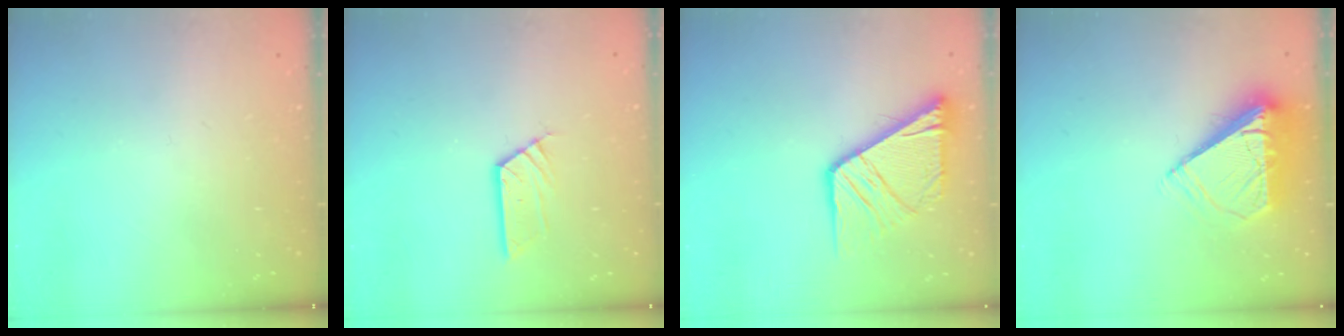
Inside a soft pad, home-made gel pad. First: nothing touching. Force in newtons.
{"total": 5.3, "press": 5.3, "slide": 0.1}
{"total": 14.0, "press": 13.9, "slide": 1.5}
{"total": 8.7, "press": 8.6, "slide": 1.3}